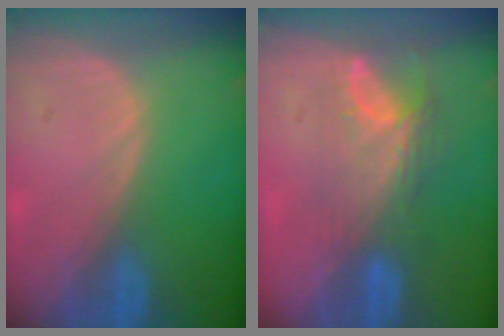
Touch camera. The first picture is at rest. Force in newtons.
{"total": 8.0, "press": 6.6, "slide": 4.4}